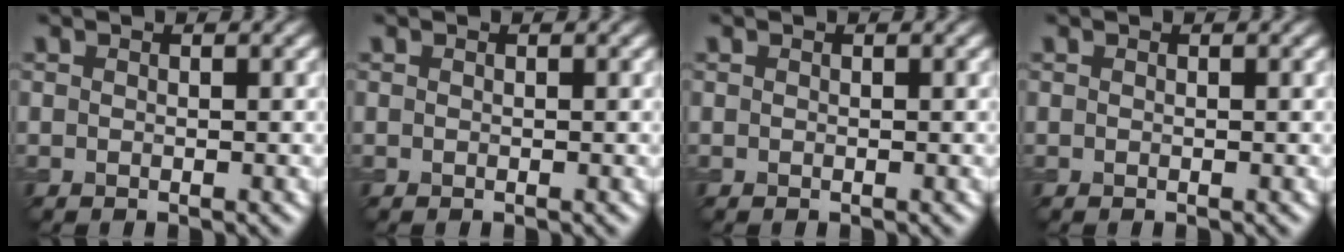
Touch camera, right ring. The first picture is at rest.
{"total": 0.0}
{"total": 0.0}
{"total": 0.0}